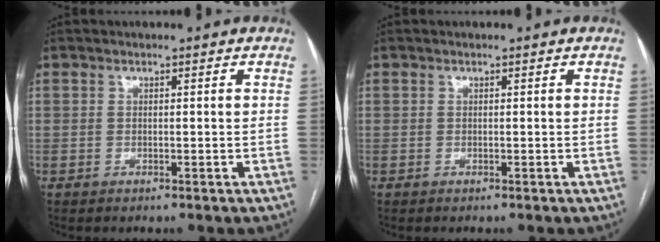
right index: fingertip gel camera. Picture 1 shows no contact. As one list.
[{"total": 0.0}]